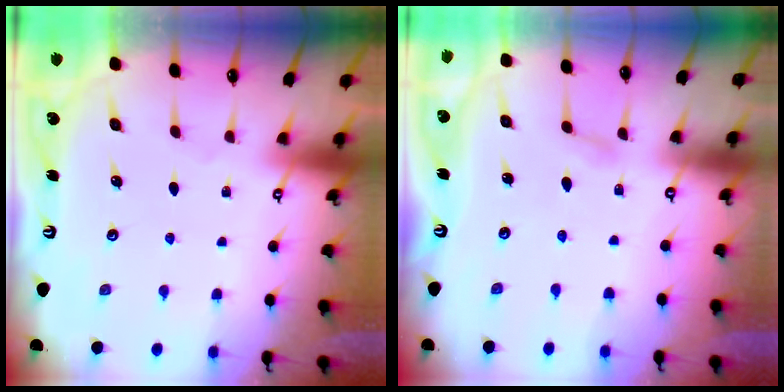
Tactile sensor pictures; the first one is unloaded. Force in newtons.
{"total": 1.6, "press": 1.6, "slide": 0.1}